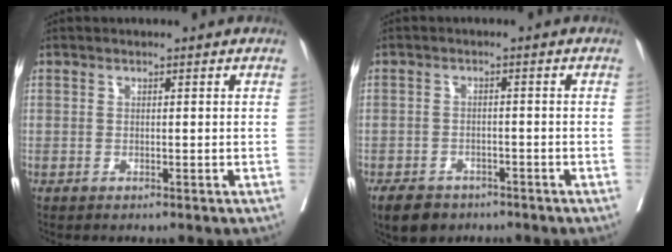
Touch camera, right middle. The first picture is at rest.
{"total": 6.8, "force": [-5.2, 3.6, 2.4], "torque": [-0.041, -0.002, -0.080]}